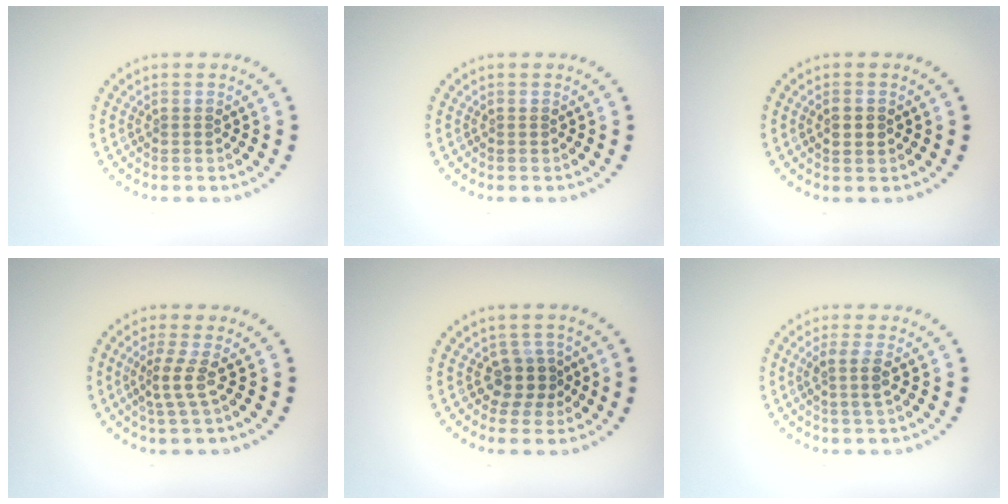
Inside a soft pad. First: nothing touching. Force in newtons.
{"total": 0.0}
{"total": 1.1, "press": 1.1, "slide": 0.1}
{"total": 2.3, "press": 1.5, "slide": 1.8}
{"total": 2.6, "press": 2.1, "slide": 1.5}
{"total": 2.0, "press": 1.6, "slide": 1.2}